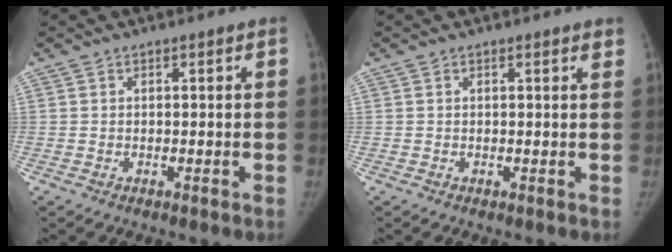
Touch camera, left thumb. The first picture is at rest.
{"total": 1.0, "force": [0.8, 0.1, 0.6], "torque": [-0.004, -0.002, 0.007]}